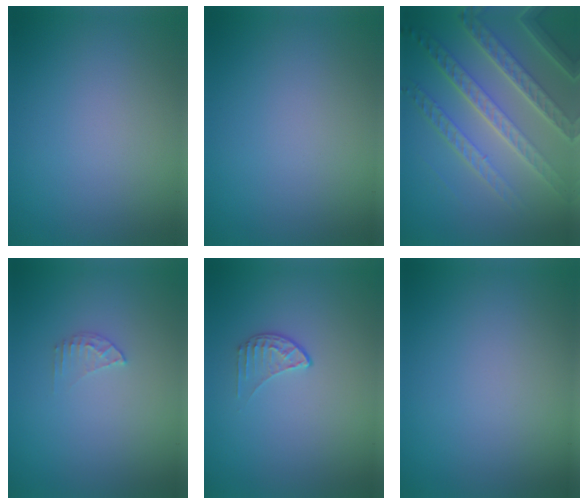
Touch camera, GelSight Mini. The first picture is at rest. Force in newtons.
{"total": 0.0}
{"total": 7.7, "press": 5.4, "slide": 5.5}
{"total": 1.3, "press": 1.3, "slide": 0.1}
{"total": 1.4, "press": 0.9, "slide": 1.1}
{"total": 0.0}